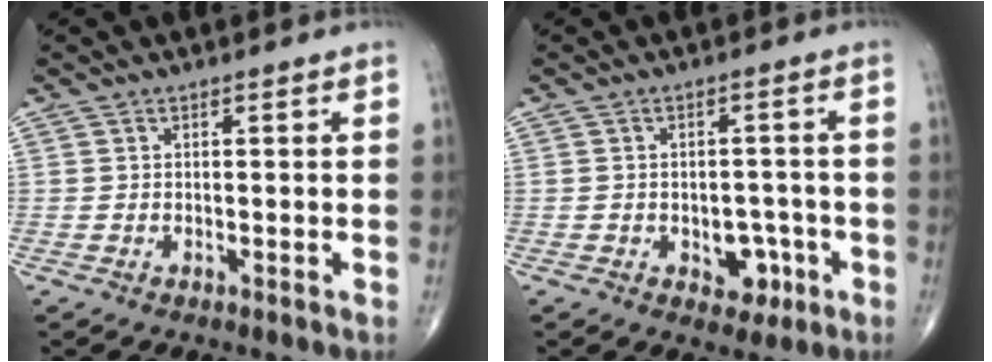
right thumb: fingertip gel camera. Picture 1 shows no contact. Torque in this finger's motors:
{"motor_torque": [2.56, 2.45, 0.24, -0.42, -0.03]}